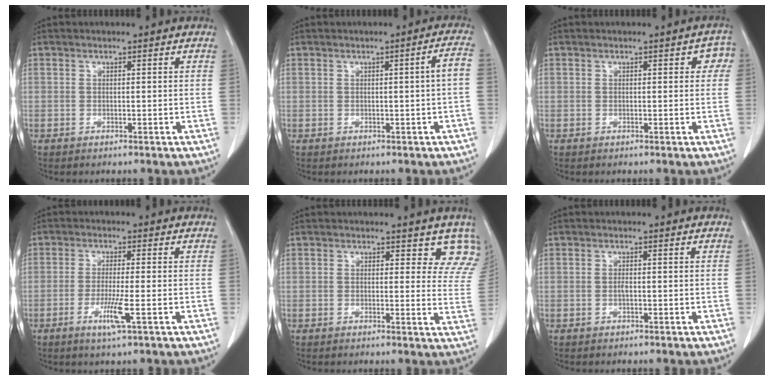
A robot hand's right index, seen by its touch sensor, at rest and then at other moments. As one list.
[{"total": 2.6, "force": [-0.3, -0.2, 2.6], "torque": [-0.031, 0.003, -0.002]}, {"total": 2.7, "force": [0.8, 1.6, 2.1], "torque": [-0.012, 0.014, 0.004]}, {"total": 4.6, "force": [-1.8, -0.3, 4.2], "torque": [-0.085, -0.013, -0.035]}, {"total": 6.8, "force": [5.9, 3.1, 1.5], "torque": [0.018, -0.022, 0.036]}, {"total": 0.6, "force": [-0.1, 0.1, 0.6], "torque": [-0.014, 0.000, -0.003]}]